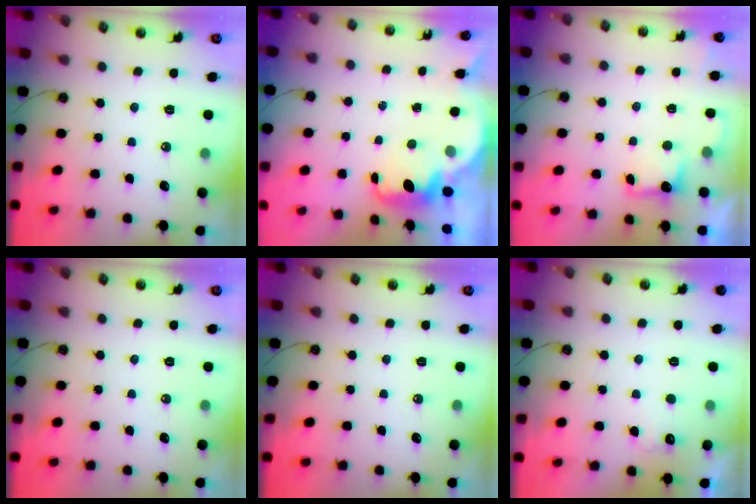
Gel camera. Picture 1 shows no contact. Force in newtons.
{"total": 2.2, "press": 2.2, "slide": 0.6}
{"total": 2.9, "press": 2.7, "slide": 1.0}
{"total": 0.0}
{"total": 0.0}
{"total": 5.0, "press": 4.8, "slide": 1.1}